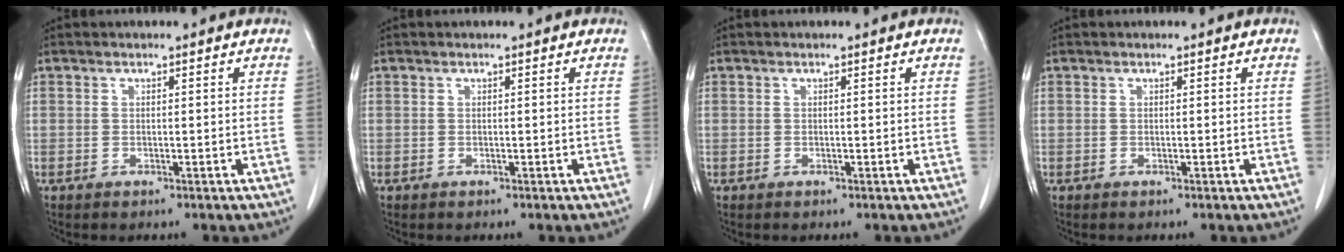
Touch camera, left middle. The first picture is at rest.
{"total": 0.0}
{"total": 0.0}
{"total": 0.0}